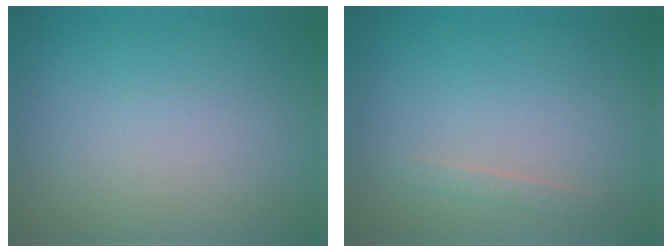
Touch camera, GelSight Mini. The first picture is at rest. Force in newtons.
{"total": 0.8, "press": 0.8, "slide": 0.1}